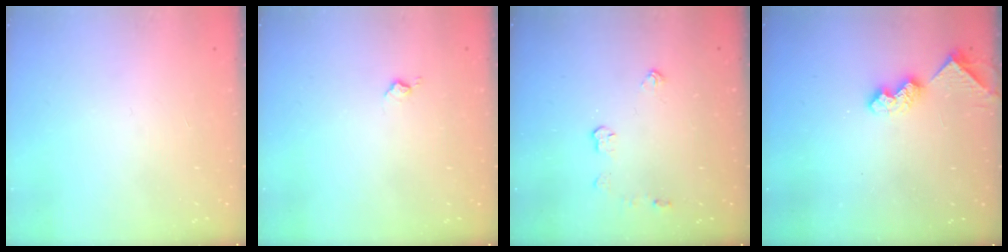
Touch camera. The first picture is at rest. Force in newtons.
{"total": 5.6, "press": 5.6, "slide": 0.7}
{"total": 3.7, "press": 3.7, "slide": 0.5}
{"total": 8.3, "press": 8.3, "slide": 0.6}